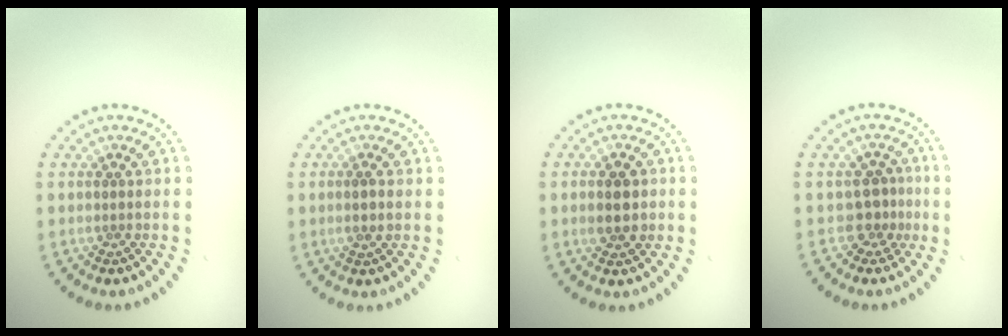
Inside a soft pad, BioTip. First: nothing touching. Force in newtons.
{"total": 0.8, "press": 0.7, "slide": 0.5}
{"total": 2.5, "press": 2.5, "slide": 0.2}
{"total": 2.3, "press": 1.5, "slide": 1.7}